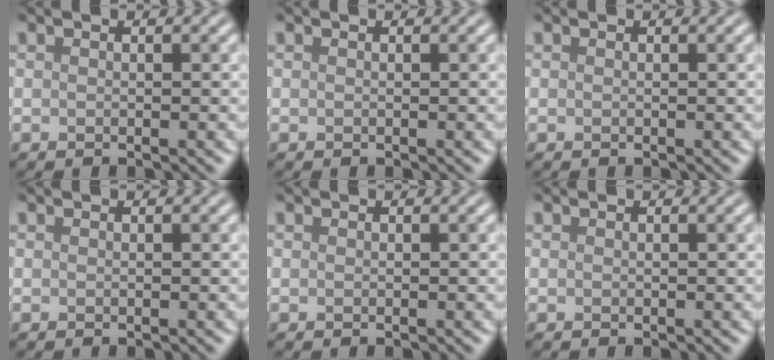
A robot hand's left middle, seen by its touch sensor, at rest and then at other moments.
{"total": 0.0}
{"total": 0.0}
{"total": 0.0}
{"total": 0.0}
{"total": 0.0}